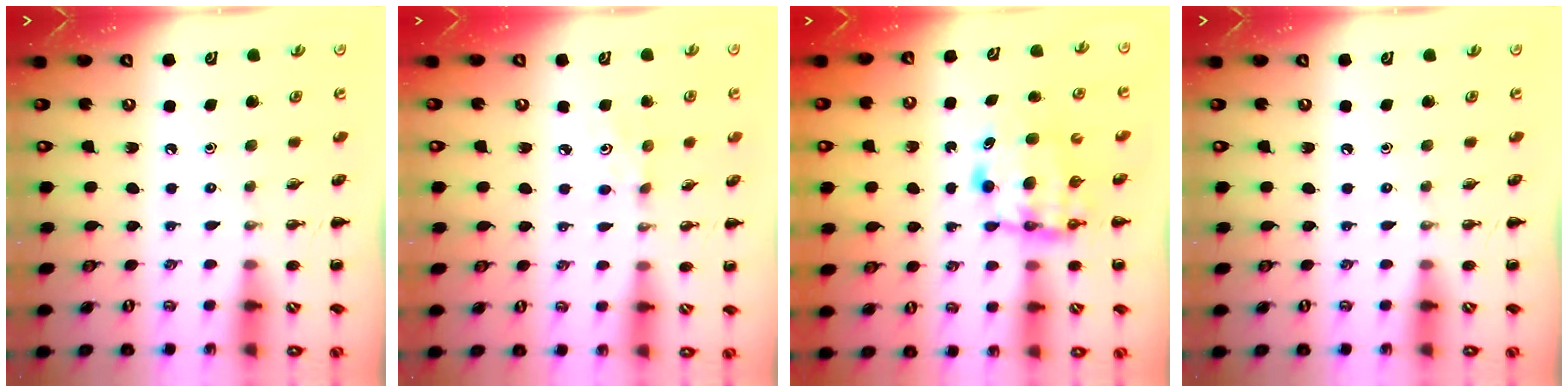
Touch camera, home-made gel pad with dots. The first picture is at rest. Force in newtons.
{"total": 3.1, "press": 2.9, "slide": 0.9}
{"total": 5.9, "press": 5.9, "slide": 0.6}
{"total": 0.0}